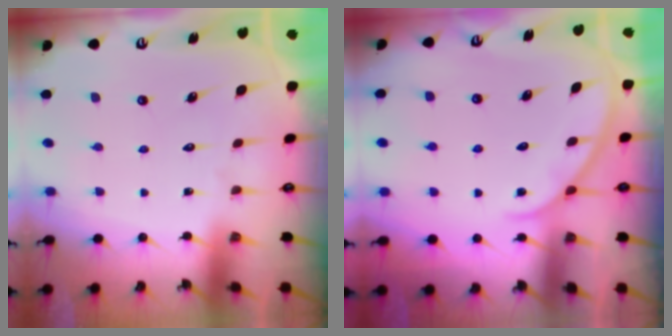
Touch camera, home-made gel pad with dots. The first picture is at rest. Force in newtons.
{"total": 1.2, "press": 1.1, "slide": 0.2}